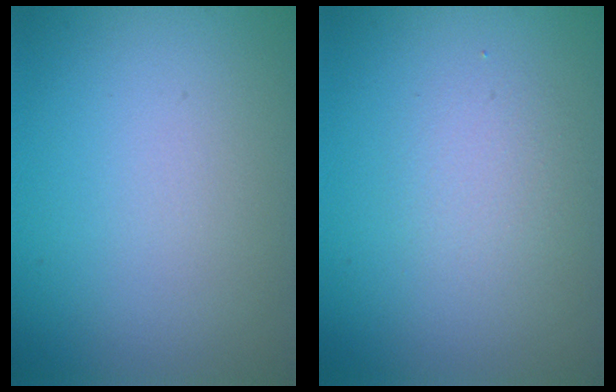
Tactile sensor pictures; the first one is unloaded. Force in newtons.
{"total": 1.6, "press": 1.6, "slide": 0.2}